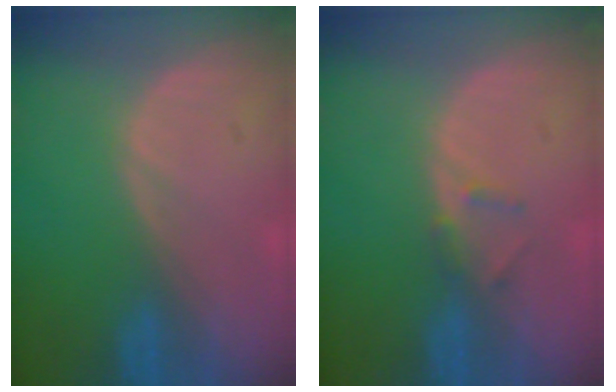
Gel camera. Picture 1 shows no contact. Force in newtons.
{"total": 1.8, "press": 1.5, "slide": 0.9}